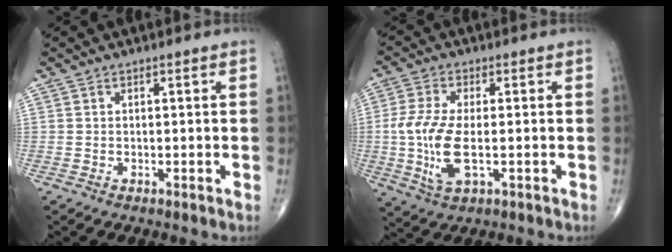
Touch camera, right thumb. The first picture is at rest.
{"total": 10.2, "force": [-1.3, 4.4, 9.1], "torque": [-0.203, -0.006, -0.023]}